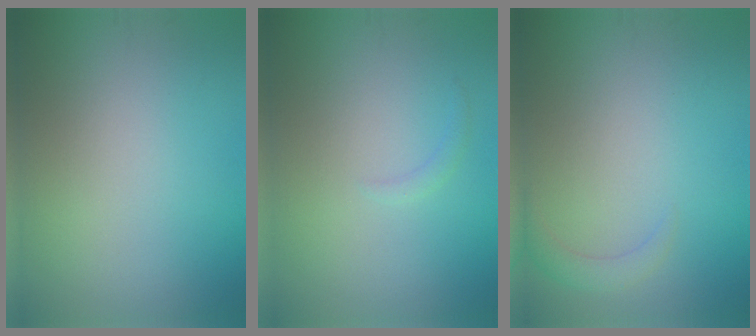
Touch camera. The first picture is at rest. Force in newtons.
{"total": 0.7, "press": 0.7, "slide": 0.1}
{"total": 1.5, "press": 1.4, "slide": 0.2}